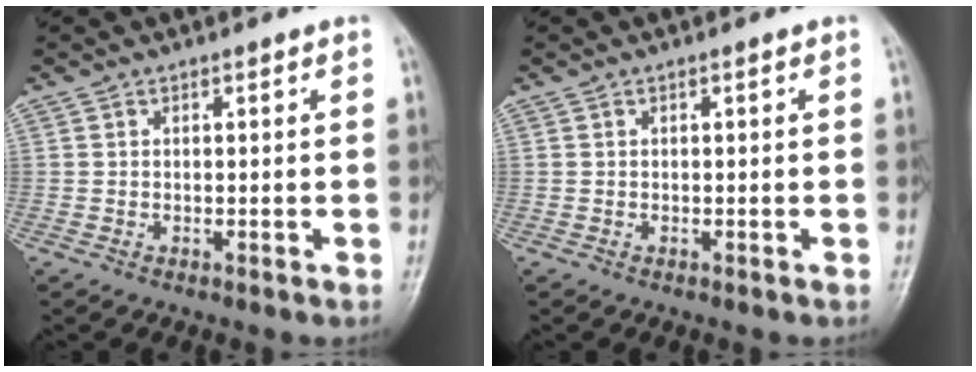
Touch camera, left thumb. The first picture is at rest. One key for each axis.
{"total": 0.0}